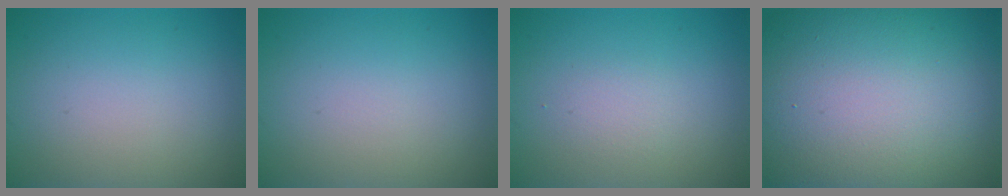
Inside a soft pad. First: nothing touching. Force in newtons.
{"total": 0.0}
{"total": 1.3, "press": 1.2, "slide": 0.1}
{"total": 22.3, "press": 22.3, "slide": 0.7}